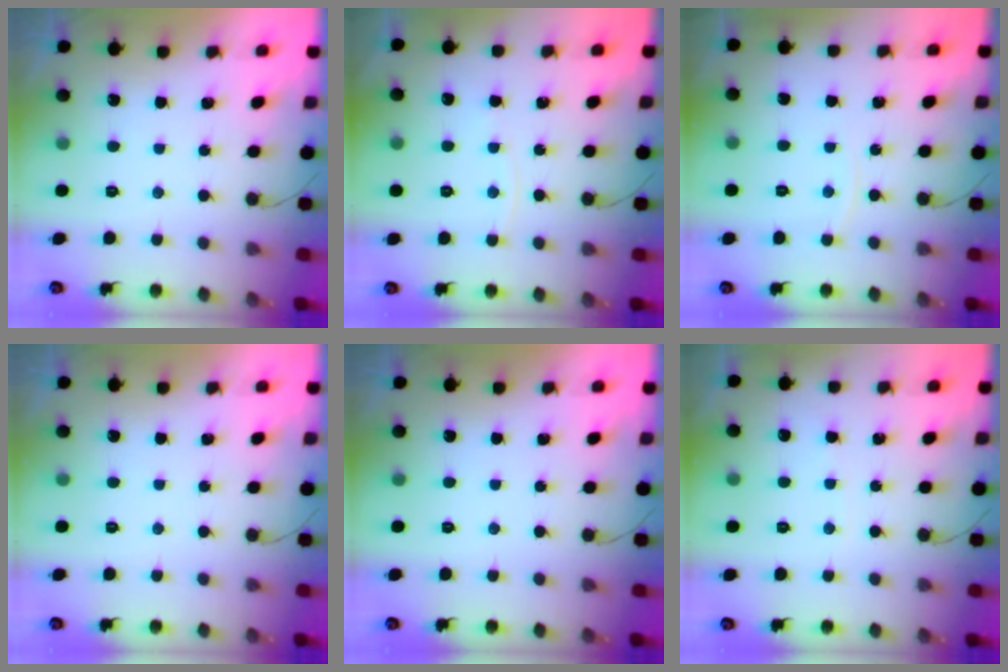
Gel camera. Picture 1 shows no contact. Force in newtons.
{"total": 3.2, "press": 3.1, "slide": 0.4}
{"total": 3.6, "press": 3.6, "slide": 0.6}
{"total": 0.0}
{"total": 0.0}
{"total": 3.6, "press": 3.6, "slide": 0.5}